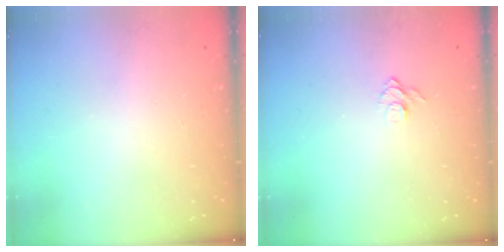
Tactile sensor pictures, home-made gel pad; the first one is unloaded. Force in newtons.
{"total": 5.8, "press": 5.7, "slide": 0.5}